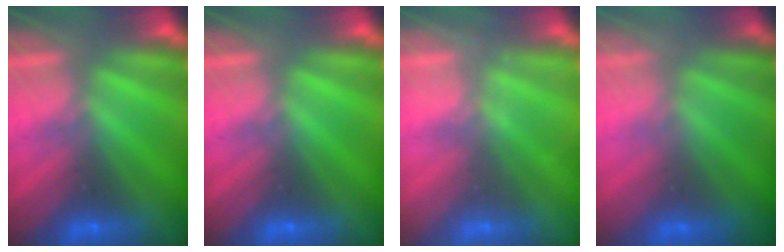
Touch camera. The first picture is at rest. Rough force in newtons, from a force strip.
{"total": 0.0}
{"total": 2.2}
{"total": 2.9}